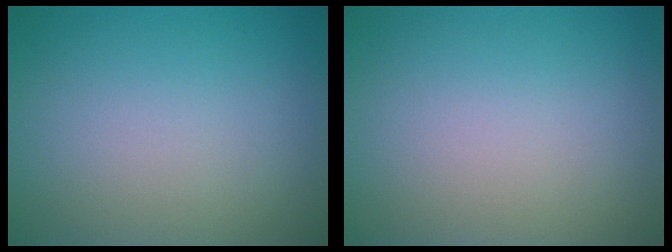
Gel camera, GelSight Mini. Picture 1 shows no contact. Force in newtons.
{"total": 0.0}